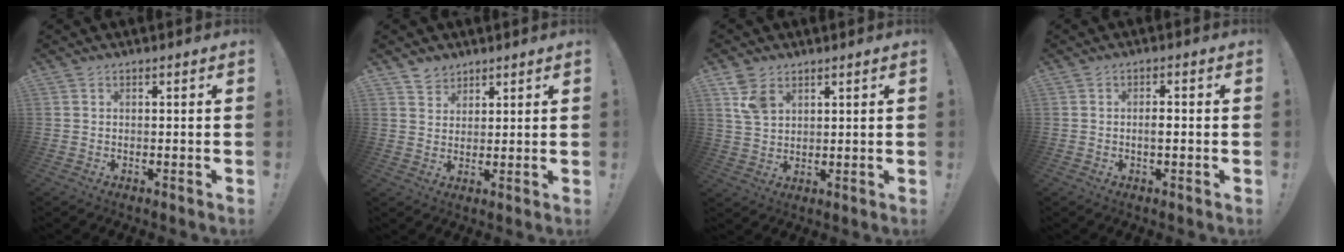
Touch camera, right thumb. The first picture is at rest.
{"total": 4.2, "force": [3.3, 2.6, 0.0], "torque": [0.006, -0.024, 0.062]}
{"total": 6.4, "force": [3.6, 4.1, 3.4], "torque": [-0.062, -0.010, 0.073]}
{"total": 2.1, "force": [-0.4, 0.7, 1.9], "torque": [-0.034, 0.004, -0.009]}